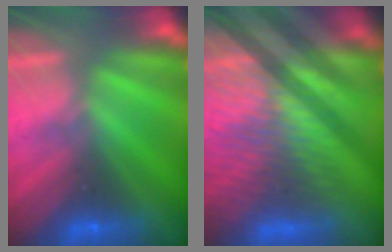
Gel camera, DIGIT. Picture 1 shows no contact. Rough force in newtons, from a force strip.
{"total": 7.2}